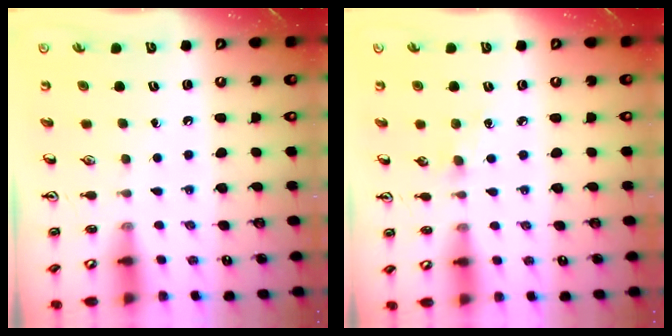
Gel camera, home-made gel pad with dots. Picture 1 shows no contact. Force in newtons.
{"total": 3.0, "press": 2.9, "slide": 0.4}